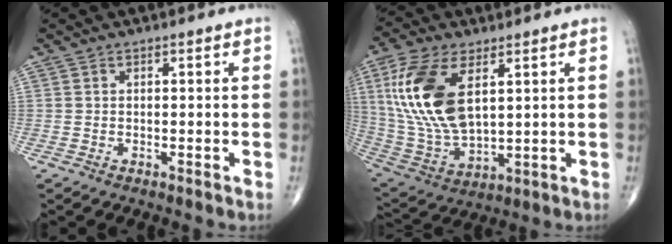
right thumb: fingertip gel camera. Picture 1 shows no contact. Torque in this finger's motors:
{"motor_torque": [-0.61, 1.46, 1.76, 1.01, 0.22]}